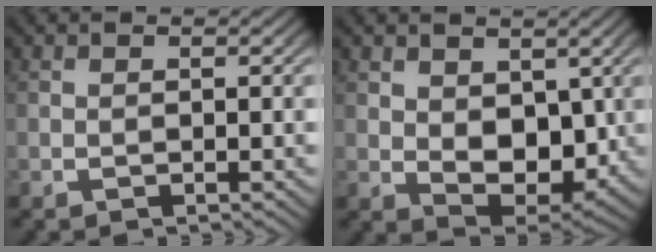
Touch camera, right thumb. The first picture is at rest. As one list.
[{"total": 6.2, "force": [1.0, 4.1, 4.5], "torque": [-0.091, -0.033, 0.033]}]